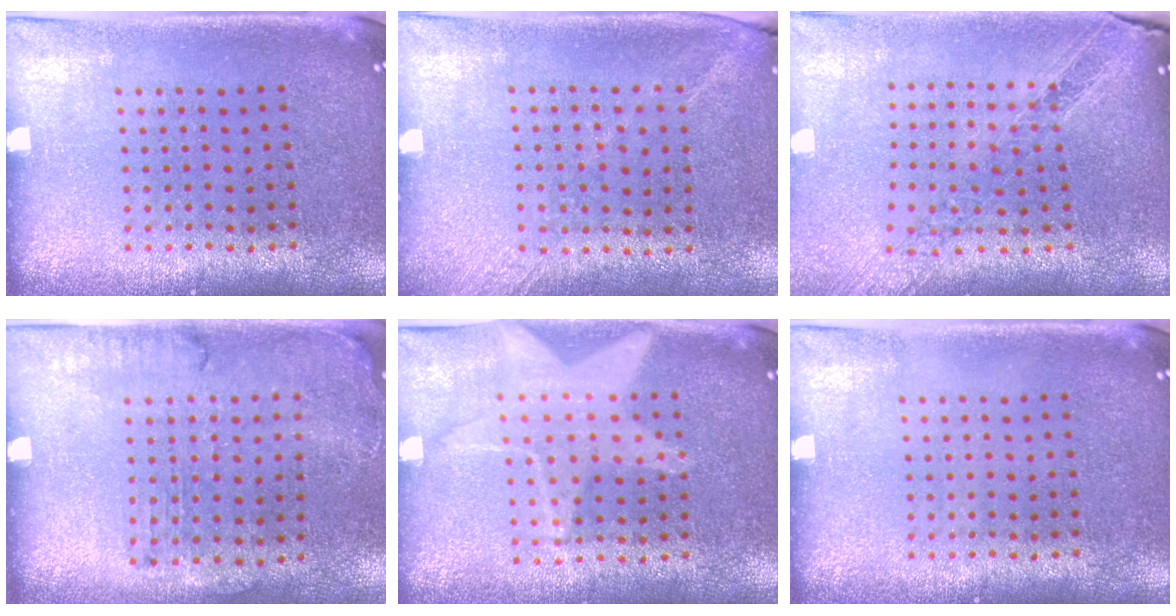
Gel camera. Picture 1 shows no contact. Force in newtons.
{"total": 1.3, "press": 1.0, "slide": 0.9}
{"total": 1.2, "press": 1.2, "slide": 0.1}
{"total": 1.6, "press": 1.3, "slide": 1.0}
{"total": 1.1, "press": 1.1, "slide": 0.1}
{"total": 0.0}